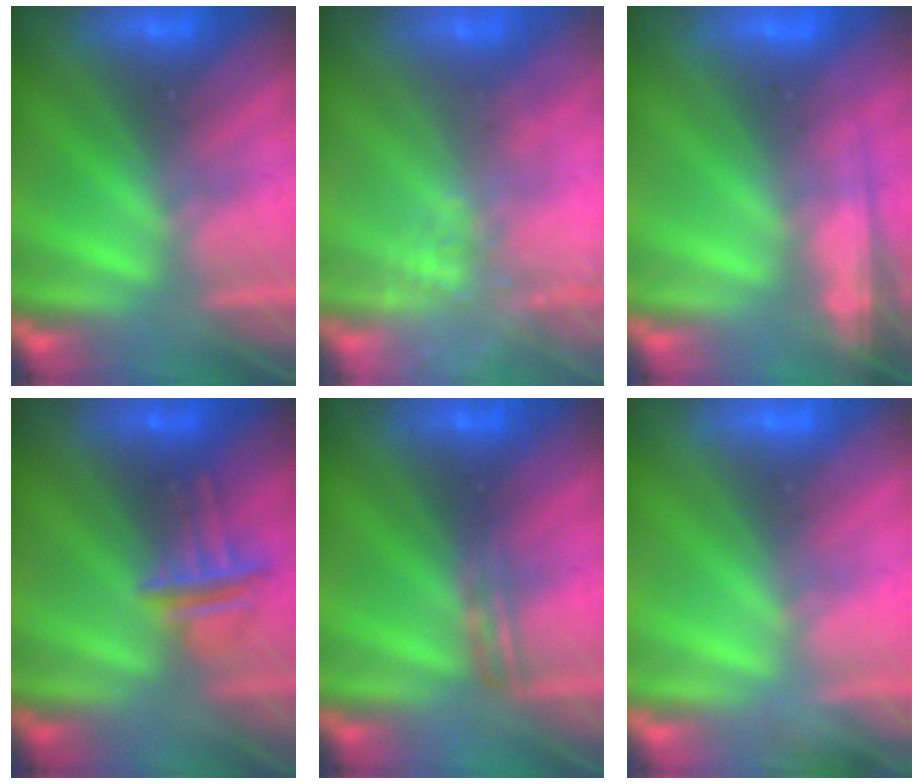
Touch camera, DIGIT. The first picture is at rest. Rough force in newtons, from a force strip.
{"total": 9.2}
{"total": 7.2}
{"total": 2.8}
{"total": 2.4}
{"total": 2.8}